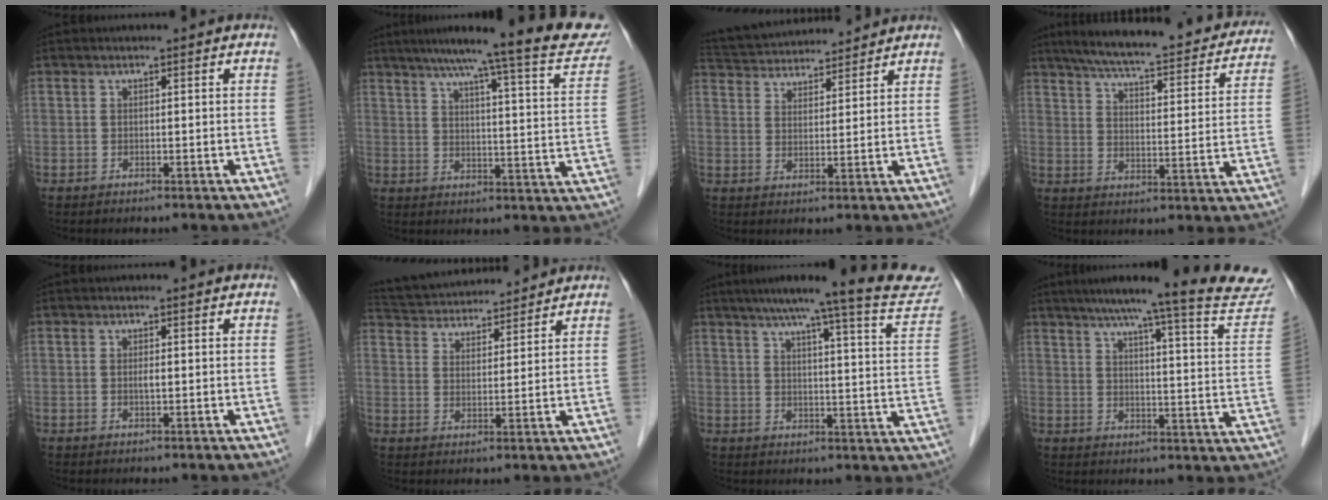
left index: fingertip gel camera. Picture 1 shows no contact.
{"total": 21.5, "force": [18.4, 0.5, 11.2], "torque": [-0.157, -0.024, 0.225]}
{"total": 13.8, "force": [13.0, 2.7, 3.9], "torque": [-0.078, 0.043, 0.211]}
{"total": 25.7, "force": [22.2, 4.4, 12.2], "torque": [-0.178, -0.015, 0.277]}
{"total": 0.9, "force": [0.0, 0.1, 0.8], "torque": [-0.015, -0.001, 0.000]}
{"total": 14.5, "force": [13.6, 2.9, 4.2], "torque": [-0.082, 0.042, 0.219]}
{"total": 18.3, "force": [16.3, 0.1, 8.3], "torque": [-0.111, -0.034, 0.190]}
{"total": 23.2, "force": [21.0, 0.1, 9.9], "torque": [-0.135, -0.063, 0.249]}